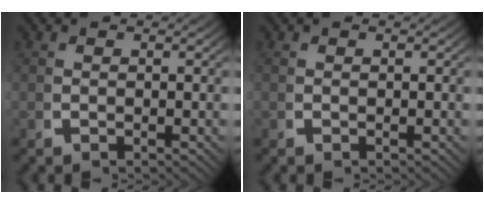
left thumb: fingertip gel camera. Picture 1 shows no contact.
{"total": 0.0}